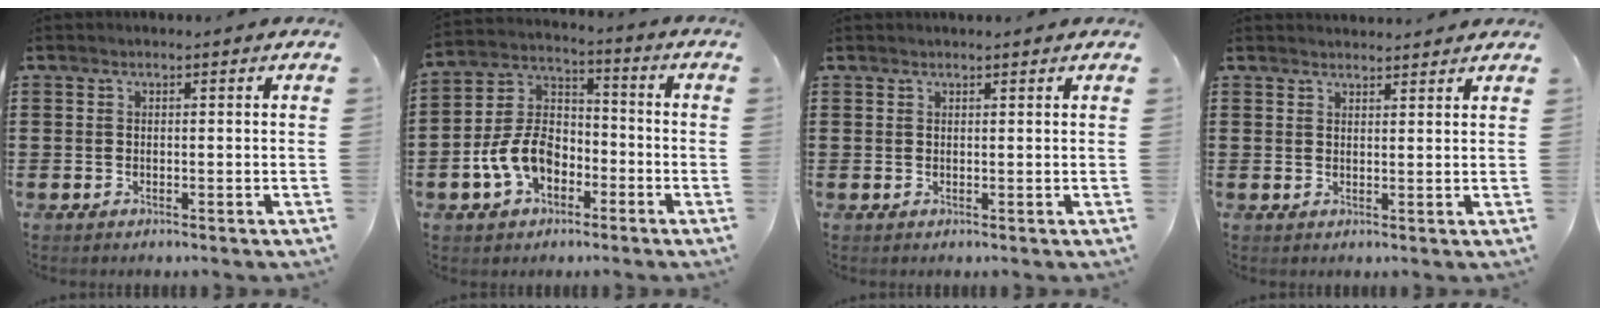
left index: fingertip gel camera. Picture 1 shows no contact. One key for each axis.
{"total": 9.2, "fx": -3.9, "fy": 6.1, "fz": 5.6, "tx": -0.148, "ty": 0.010, "tz": -0.081}
{"total": 0.6, "fx": 0.6, "fy": 0.0, "fz": 0.2, "tx": -0.005, "ty": -0.001, "tz": 0.012}
{"total": 1.8, "fx": 1.8, "fy": 0.1, "fz": 0.0, "tx": -0.005, "ty": -0.001, "tz": 0.035}